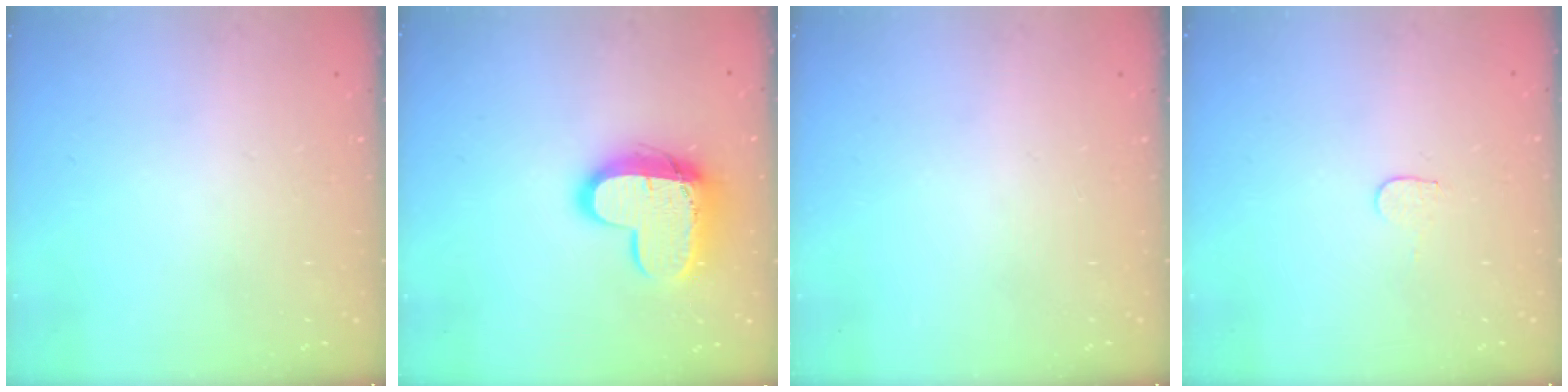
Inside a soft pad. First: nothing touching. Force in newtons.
{"total": 14.4, "press": 14.4, "slide": 1.0}
{"total": 0.0}
{"total": 4.9, "press": 4.9, "slide": 0.3}